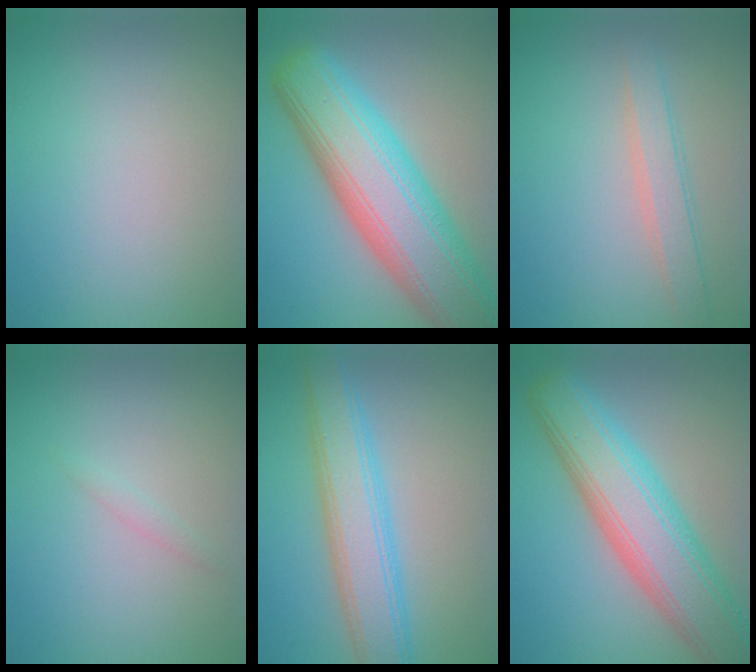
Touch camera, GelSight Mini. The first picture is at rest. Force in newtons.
{"total": 12.9, "press": 12.9, "slide": 0.4}
{"total": 2.5, "press": 2.5, "slide": 0.1}
{"total": 0.7, "press": 0.7, "slide": 0.0}
{"total": 6.1, "press": 6.1, "slide": 0.3}
{"total": 9.8, "press": 9.7, "slide": 0.5}